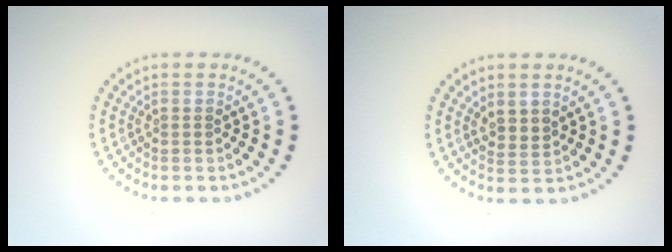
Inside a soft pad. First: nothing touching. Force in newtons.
{"total": 1.7, "press": 1.3, "slide": 1.1}